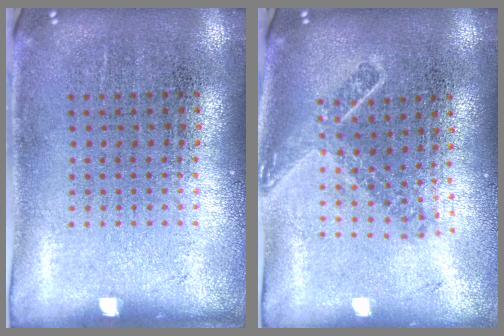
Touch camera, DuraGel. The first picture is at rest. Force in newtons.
{"total": 1.8, "press": 1.4, "slide": 1.2}